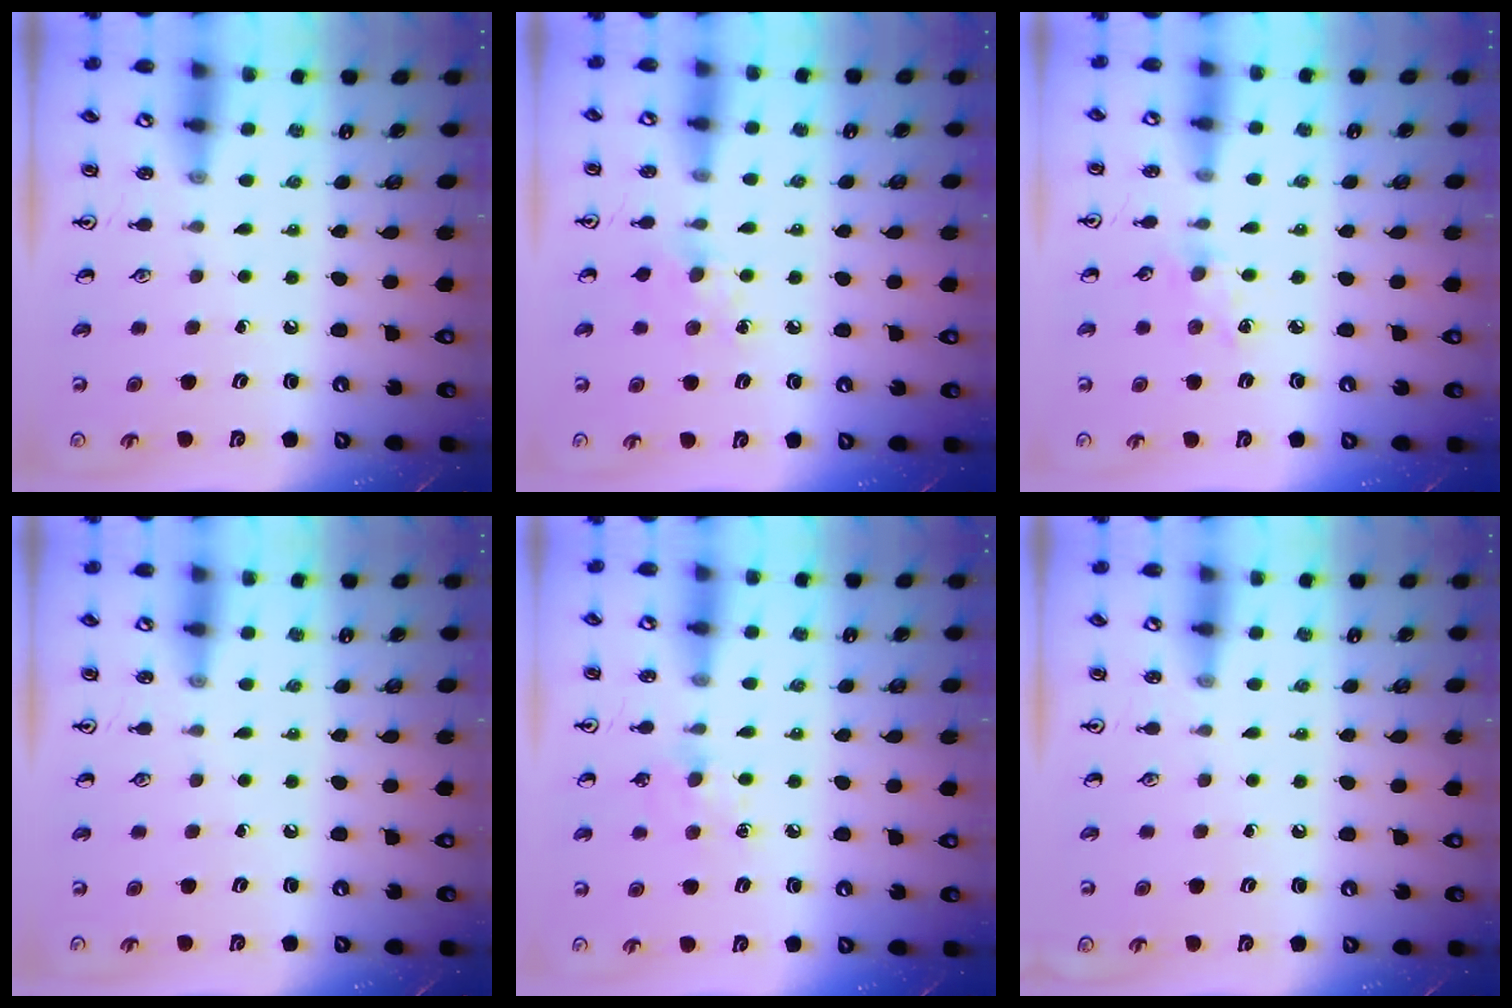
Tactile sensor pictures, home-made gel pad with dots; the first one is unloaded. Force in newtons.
{"total": 6.3, "press": 6.2, "slide": 0.8}
{"total": 4.4, "press": 4.4, "slide": 0.6}
{"total": 0.0}
{"total": 6.2, "press": 6.1, "slide": 0.9}
{"total": 0.0}